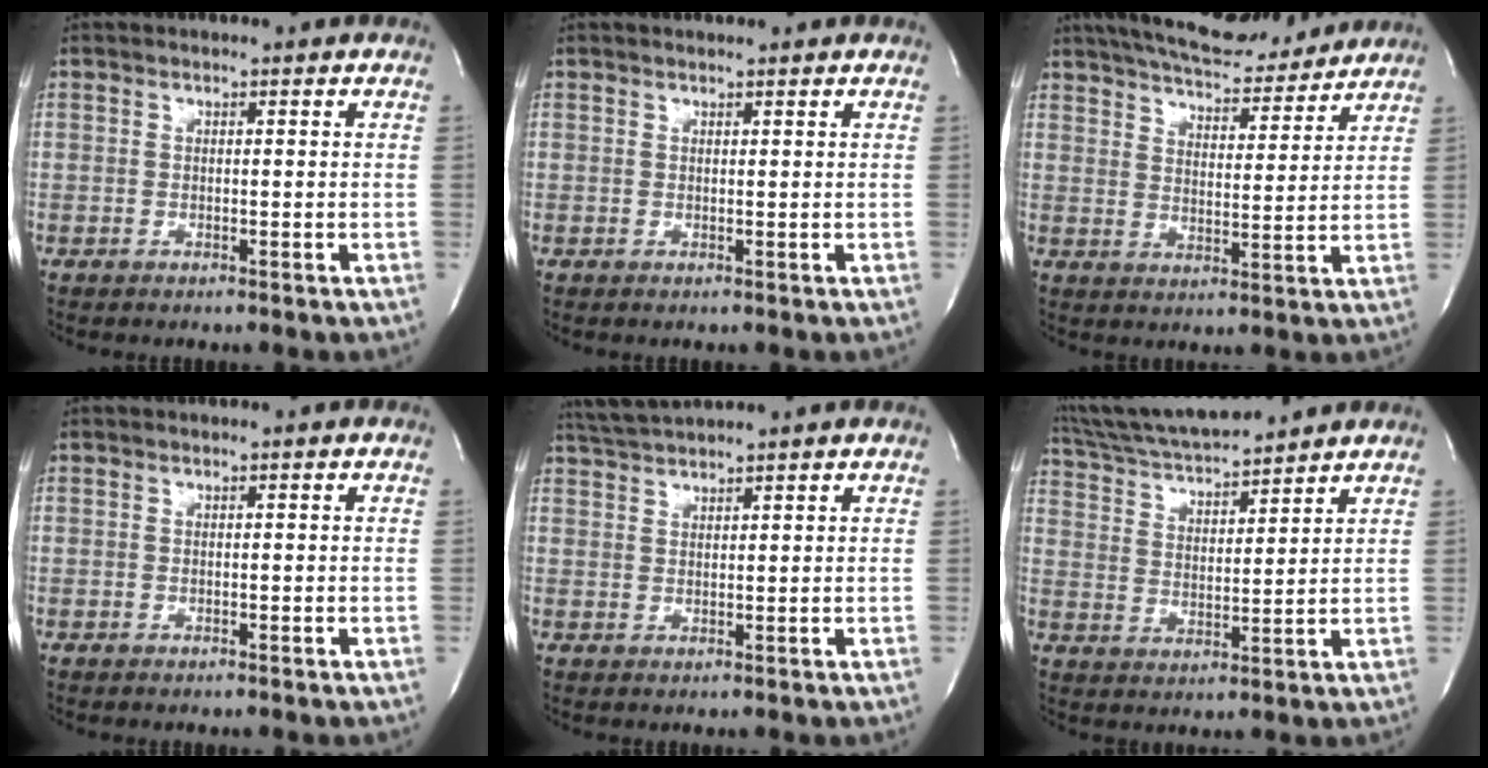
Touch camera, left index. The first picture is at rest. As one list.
[{"total": 0.8, "force": [0.8, 0.1, 0.3], "torque": [-0.012, 0.003, 0.014]}, {"total": 14.0, "force": [12.7, 3.3, 5.0], "torque": [-0.076, 0.011, 0.186]}, {"total": 0.0}, {"total": 4.5, "force": [4.3, -0.6, 1.2], "torque": [-0.029, 0.023, 0.084]}, {"total": 14.3, "force": [13.2, 1.4, 5.5], "torque": [-0.108, 0.020, 0.234]}]